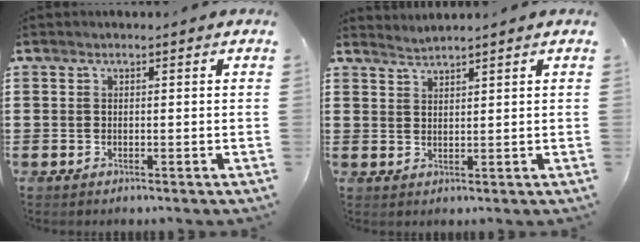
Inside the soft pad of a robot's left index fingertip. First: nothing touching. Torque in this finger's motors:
{"motor_torque": [-0.14, -0.10, -0.01, -0.01]}